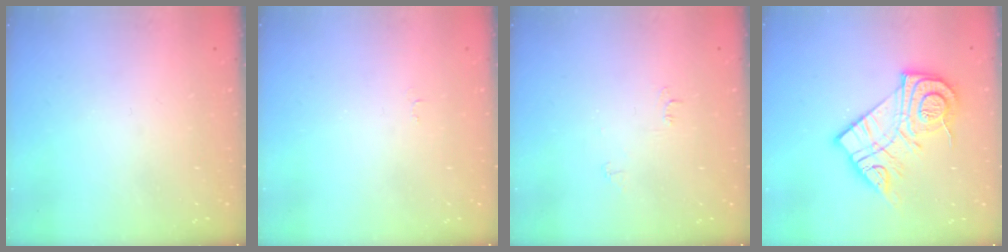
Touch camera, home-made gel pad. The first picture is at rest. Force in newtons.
{"total": 3.2, "press": 3.1, "slide": 0.5}
{"total": 3.8, "press": 3.8, "slide": 0.5}
{"total": 16.6, "press": 16.6, "slide": 0.5}